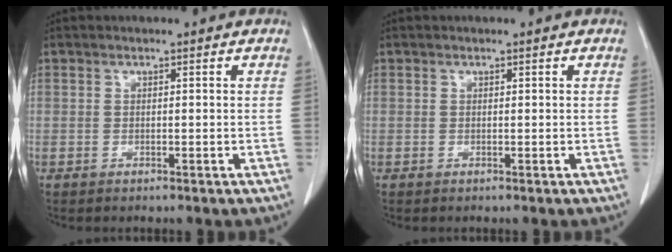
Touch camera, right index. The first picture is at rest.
{"total": 0.0}